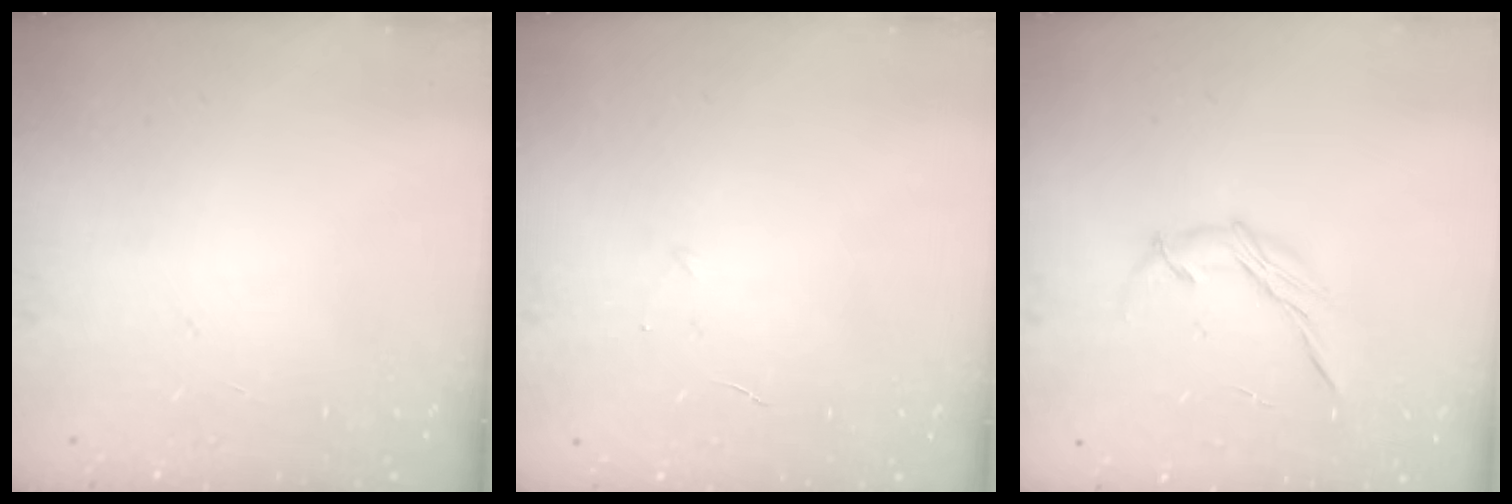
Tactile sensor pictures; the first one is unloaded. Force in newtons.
{"total": 2.5, "press": 2.3, "slide": 0.8}
{"total": 6.3, "press": 6.3, "slide": 0.3}